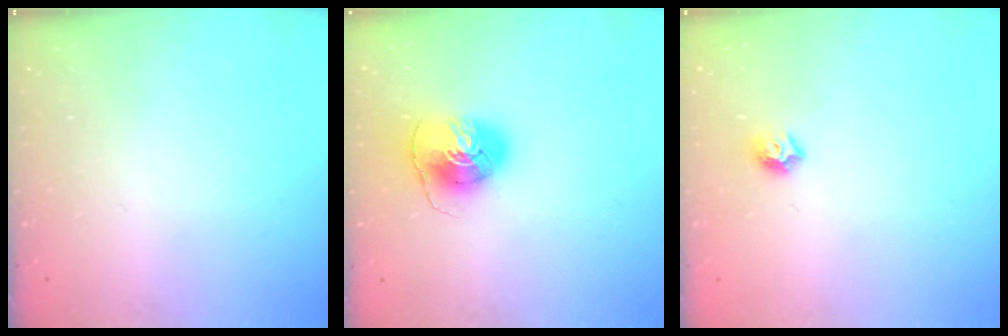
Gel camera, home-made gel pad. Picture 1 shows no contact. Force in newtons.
{"total": 8.1, "press": 8.0, "slide": 1.2}
{"total": 6.4, "press": 6.4, "slide": 0.8}